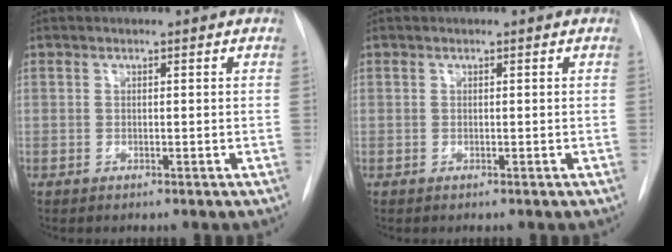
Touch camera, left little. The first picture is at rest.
{"total": 0.0}